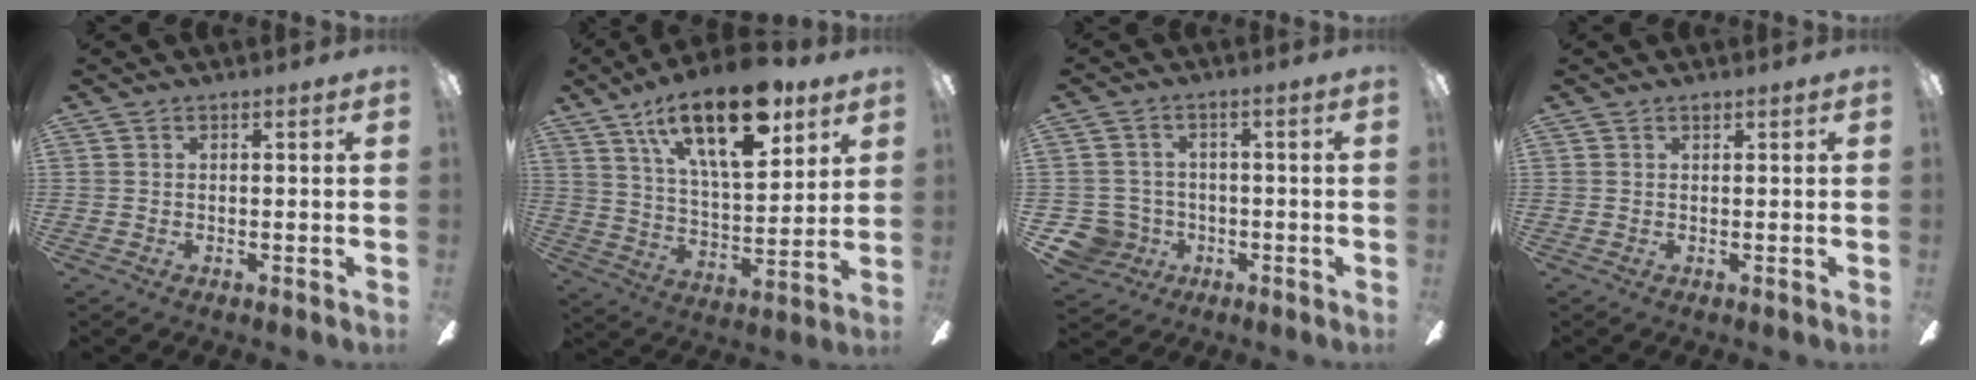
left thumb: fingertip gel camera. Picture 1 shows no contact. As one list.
[{"total": 22.3, "force": [13.0, 9.3, 15.6], "torque": [-0.250, -0.054, 0.215]}, {"total": 7.0, "force": [-2.3, 6.5, 1.3], "torque": [-0.062, 0.016, -0.041]}, {"total": 0.5, "force": [0.4, 0.3, 0.2], "torque": [-0.005, 0.001, 0.007]}]